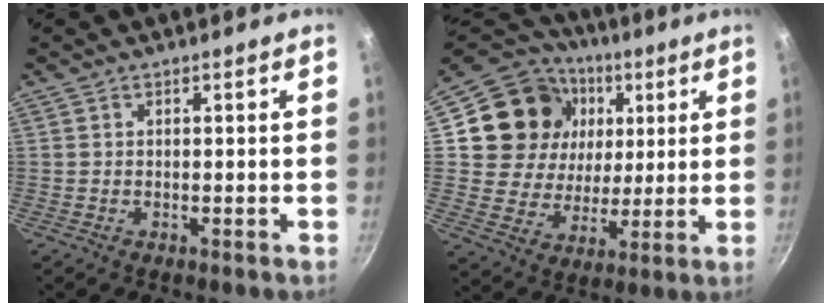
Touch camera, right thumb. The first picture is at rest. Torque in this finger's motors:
{"motor_torque": [0.51, 2.98, 0.52, 0.07, 0.09]}